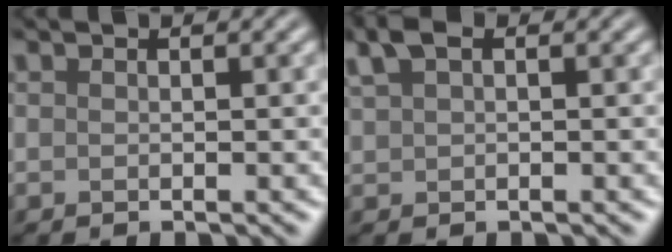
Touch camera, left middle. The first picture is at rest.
{"total": 0.5, "force": [0.4, -0.2, 0.2], "torque": [-0.038, -0.004, 0.045]}